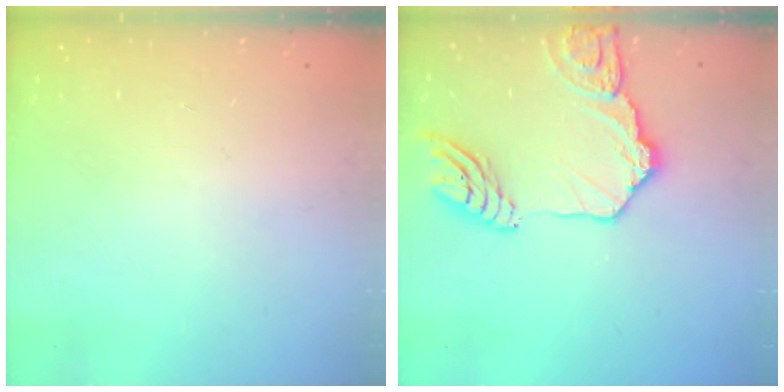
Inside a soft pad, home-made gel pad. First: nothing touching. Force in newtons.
{"total": 17.3, "press": 17.2, "slide": 1.8}